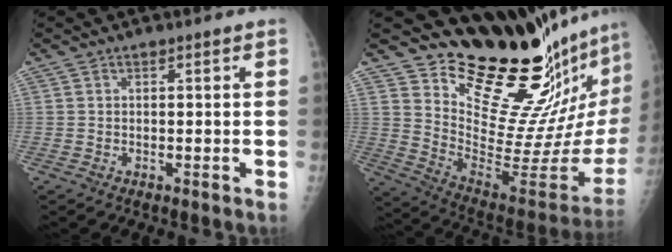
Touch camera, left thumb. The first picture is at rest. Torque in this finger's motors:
{"motor_torque": [0.59, 0.70, 1.34, -1.43, 0.03]}